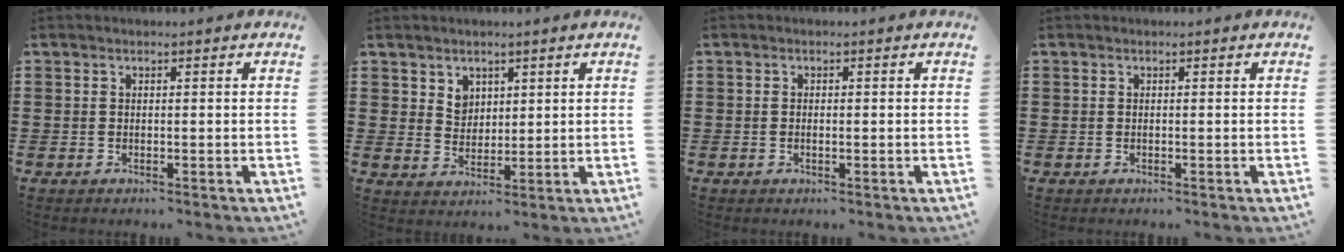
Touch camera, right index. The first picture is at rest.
{"total": 3.7, "force": [2.4, 2.7, 0.7], "torque": [-0.025, 0.007, 0.045]}
{"total": 0.7, "force": [-0.2, 0.2, 0.6], "torque": [-0.013, -0.003, -0.002]}
{"total": 0.0}